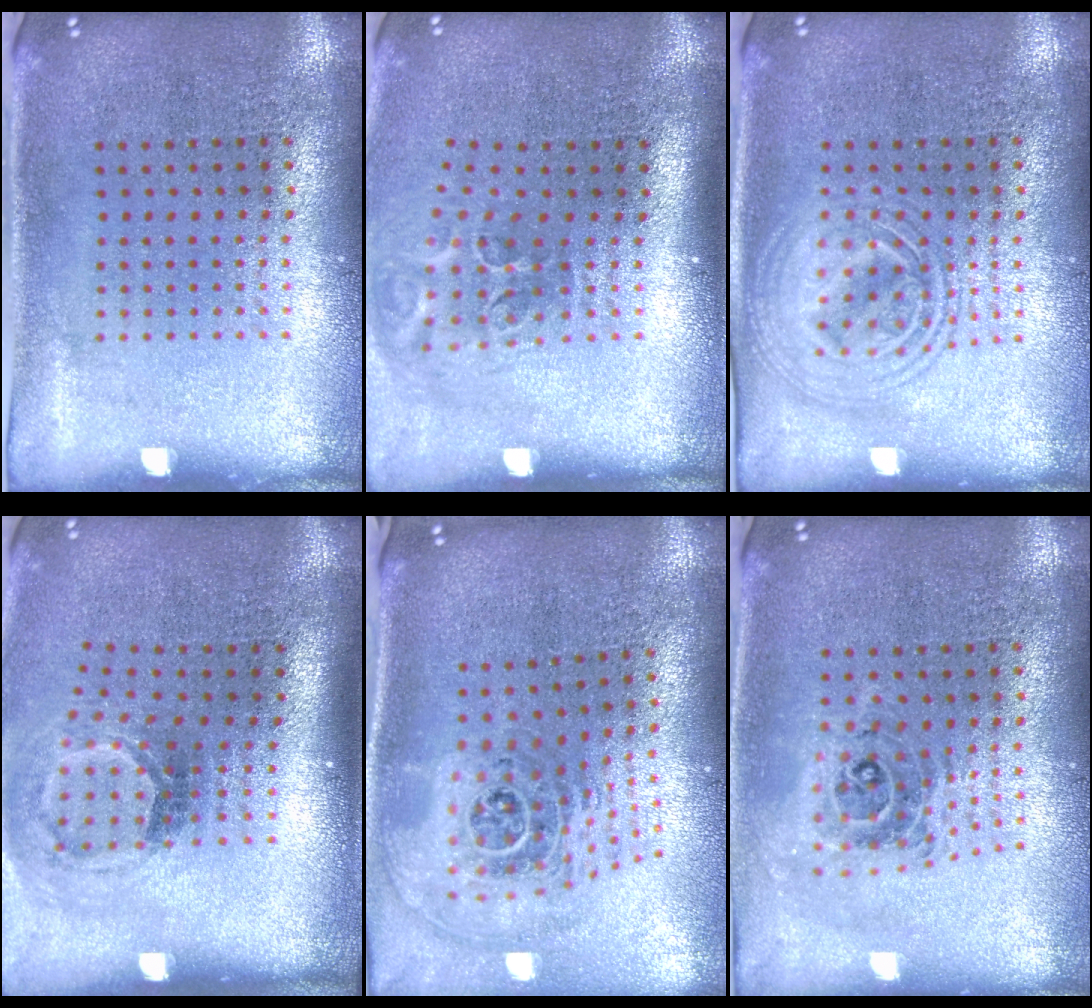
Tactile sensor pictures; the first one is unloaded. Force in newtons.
{"total": 1.9, "press": 1.1, "slide": 1.5}
{"total": 2.6, "press": 2.6, "slide": 0.3}
{"total": 1.9, "press": 1.2, "slide": 1.5}
{"total": 2.3, "press": 1.6, "slide": 1.6}
{"total": 0.8, "press": 0.8, "slide": 0.1}